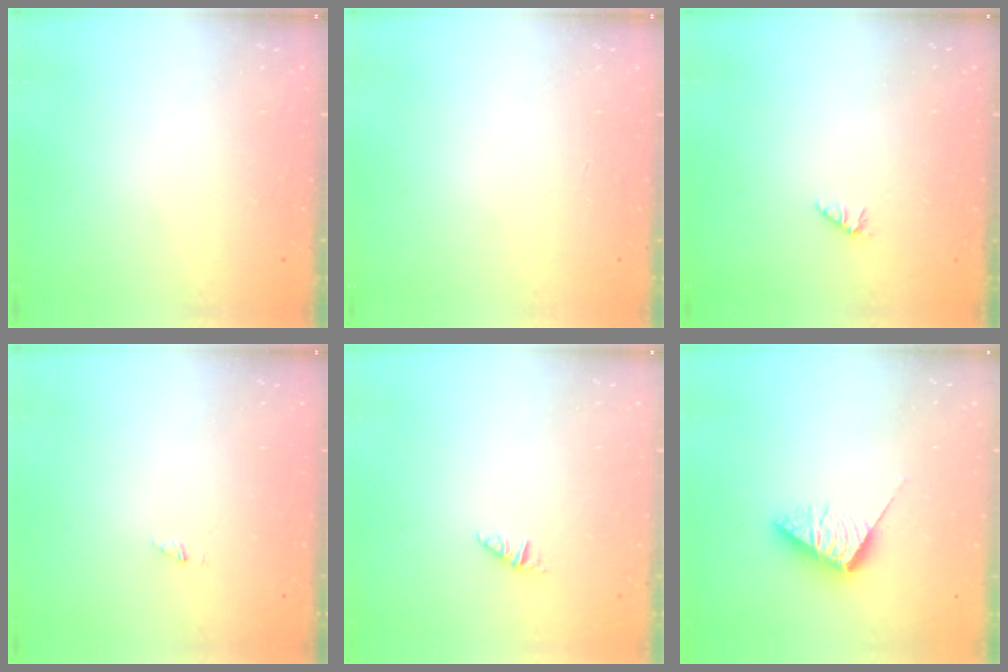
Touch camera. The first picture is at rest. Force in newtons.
{"total": 0.0}
{"total": 0.0}
{"total": 0.9, "press": 0.9, "slide": 0.1}
{"total": 0.8, "press": 0.8, "slide": 0.1}
{"total": 7.9, "press": 7.9, "slide": 0.4}